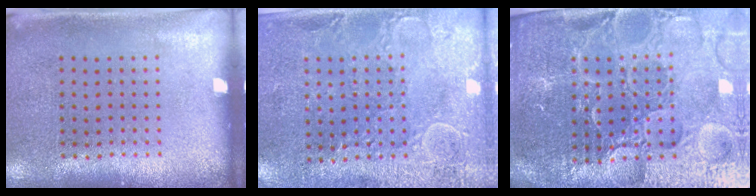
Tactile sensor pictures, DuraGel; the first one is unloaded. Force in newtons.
{"total": 2.7, "press": 2.6, "slide": 0.8}
{"total": 5.8, "press": 5.3, "slide": 2.4}